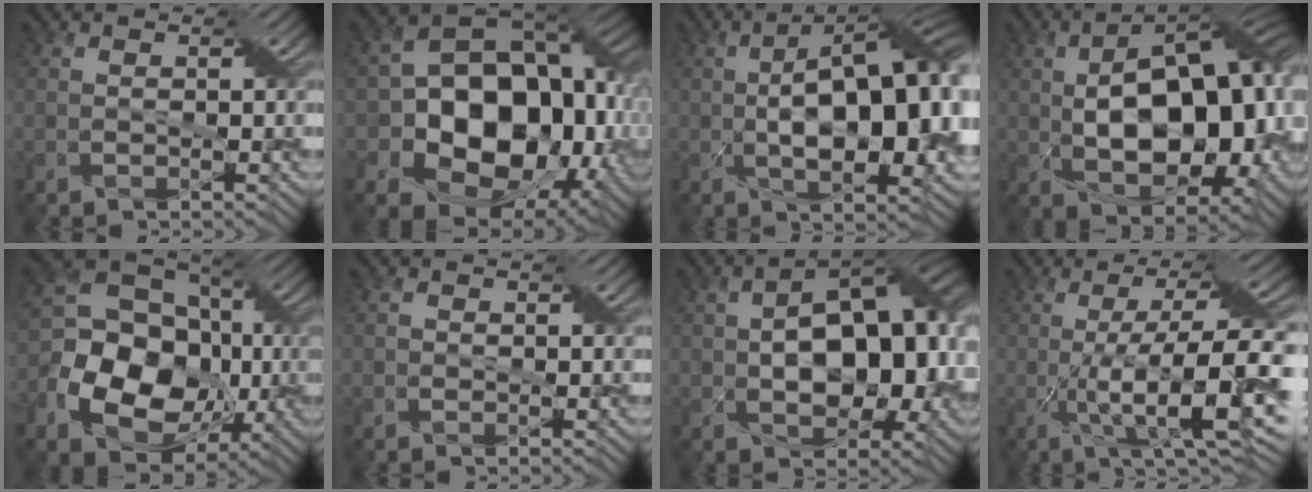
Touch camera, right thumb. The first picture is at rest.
{"total": 18.5, "force": [-2.5, 13.7, 12.1], "torque": [-0.207, -0.034, -0.022]}
{"total": 15.8, "force": [-0.3, 7.0, 14.2], "torque": [-0.208, 0.012, -0.003]}
{"total": 16.4, "force": [-0.1, 8.9, 13.8], "torque": [-0.213, 0.007, -0.001]}
{"total": 18.4, "force": [-3.7, 14.0, 11.4], "torque": [-0.226, -0.018, -0.078]}
{"total": 0.6, "force": [-0.2, 0.5, 0.1], "torque": [-0.001, -0.002, -0.005]}
{"total": 13.6, "force": [-0.3, 7.8, 11.1], "torque": [-0.153, 0.011, -0.006]}
{"total": 13.4, "force": [-2.4, 3.1, 12.9], "torque": [-0.212, 0.005, -0.037]}